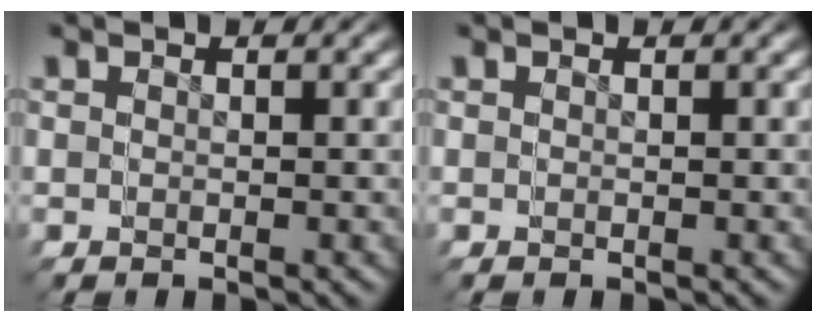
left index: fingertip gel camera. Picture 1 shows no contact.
{"total": 0.0}